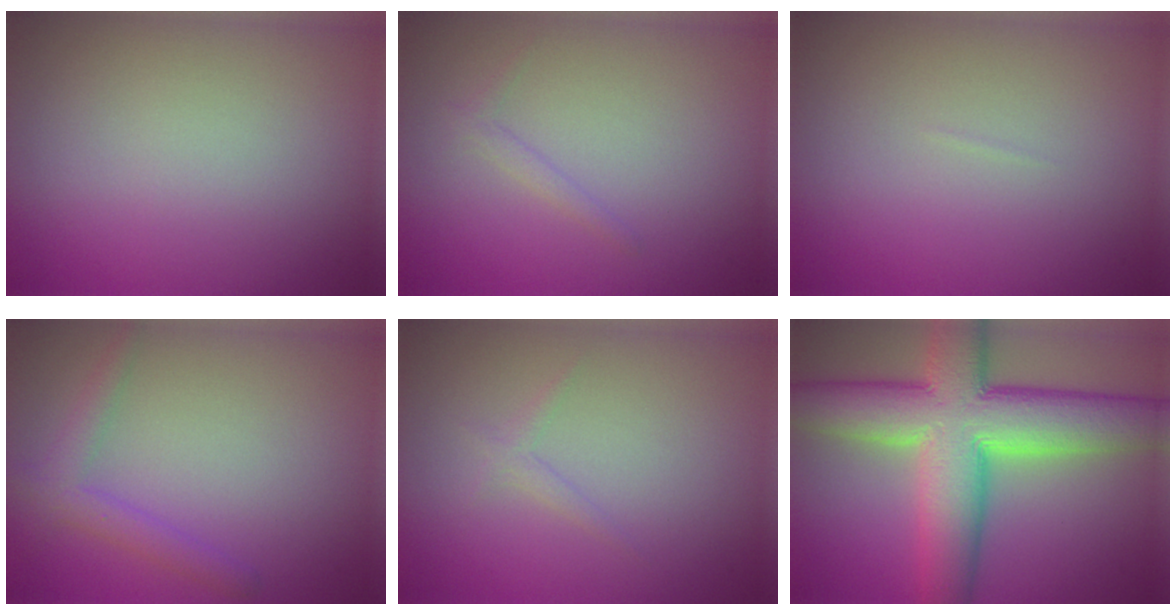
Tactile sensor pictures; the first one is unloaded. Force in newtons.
{"total": 0.8, "press": 0.8, "slide": 0.1}
{"total": 0.0}
{"total": 2.4, "press": 2.4, "slide": 0.1}
{"total": 0.8, "press": 0.8, "slide": 0.0}
{"total": 12.0, "press": 12.0, "slide": 0.6}